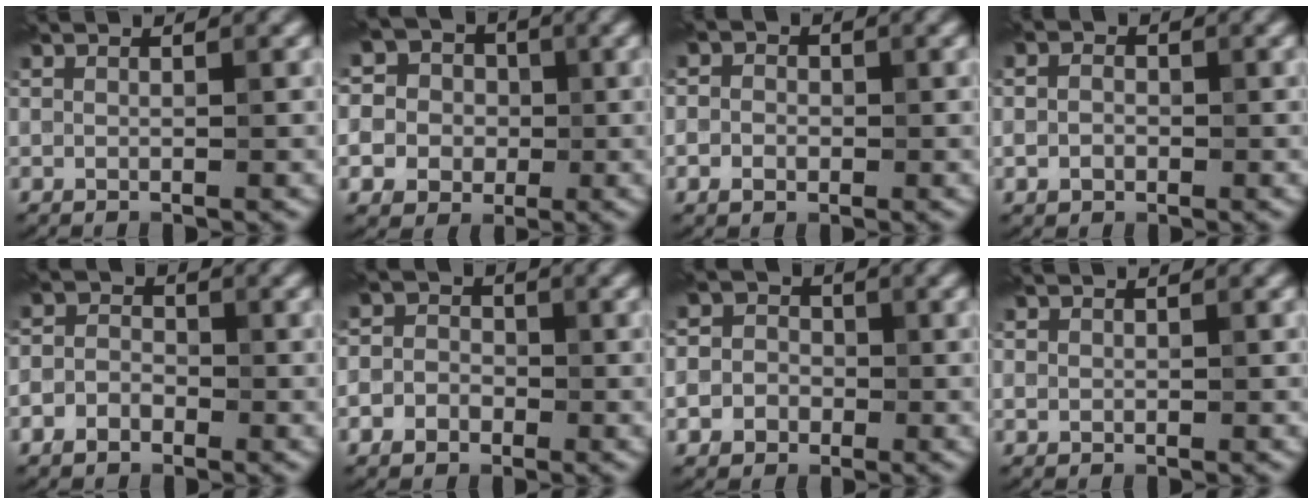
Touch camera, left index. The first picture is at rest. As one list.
[{"total": 11.0, "force": [-0.4, 10.4, 3.8], "torque": [-0.107, 0.013, -0.033]}, {"total": 2.6, "force": [-0.2, 2.3, 1.1], "torque": [-0.002, 0.004, -0.020]}, {"total": 1.9, "force": [-0.3, 1.6, 1.0], "torque": [-0.008, -0.003, -0.013]}, {"total": 2.8, "force": [-1.4, 2.1, 1.2], "torque": [-0.013, 0.003, -0.037]}, {"total": 3.5, "force": [-1.1, 3.1, 1.3], "torque": [0.005, 0.003, -0.030]}, {"total": 5.3, "force": [-1.3, 4.9, 1.8], "torque": [-0.008, 0.005, -0.047]}, {"total": 0.9, "force": [0.2, 0.8, 0.3], "torque": [-0.001, -0.002, 0.002]}]